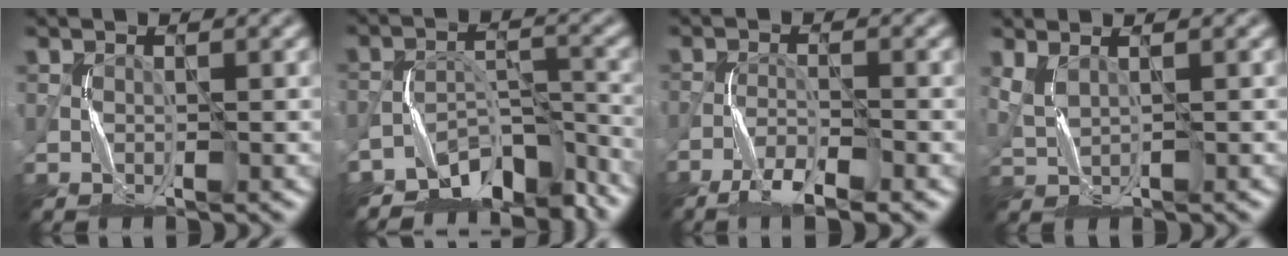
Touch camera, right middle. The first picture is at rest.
{"total": 7.1, "force": [-6.4, 2.6, 1.5], "torque": [0.000, -0.007, -0.113]}
{"total": 4.2, "force": [-3.5, 0.6, 2.3], "torque": [-0.041, -0.001, -0.067]}
{"total": 1.7, "force": [1.2, 0.5, 1.1], "torque": [-0.033, 0.007, 0.029]}